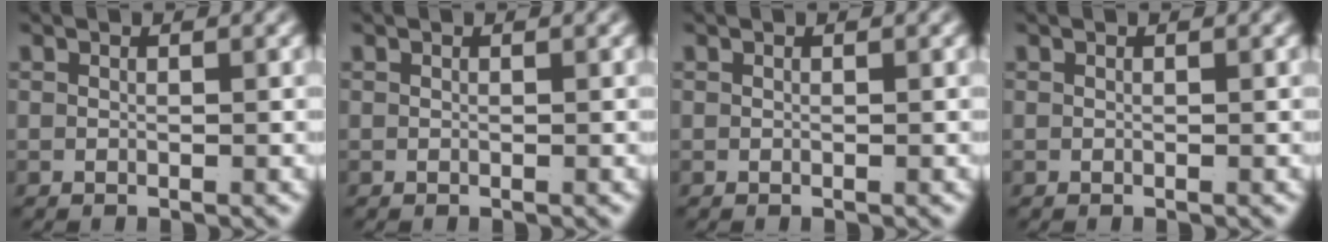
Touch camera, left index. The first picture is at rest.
{"total": 0.0}
{"total": 0.0}
{"total": 0.0}